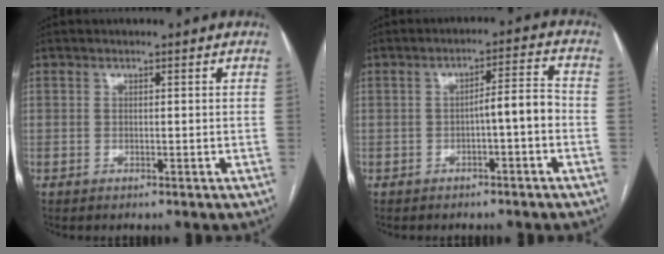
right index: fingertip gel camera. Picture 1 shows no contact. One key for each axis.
{"total": 4.6, "fx": -1.4, "fy": 0.4, "fz": 4.3, "tx": -0.060, "ty": 0.020, "tz": -0.018}